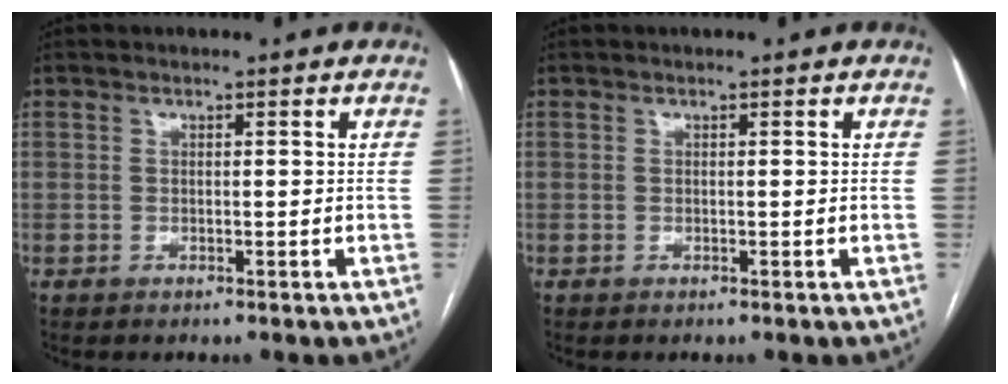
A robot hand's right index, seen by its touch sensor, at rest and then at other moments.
{"total": 0.0}